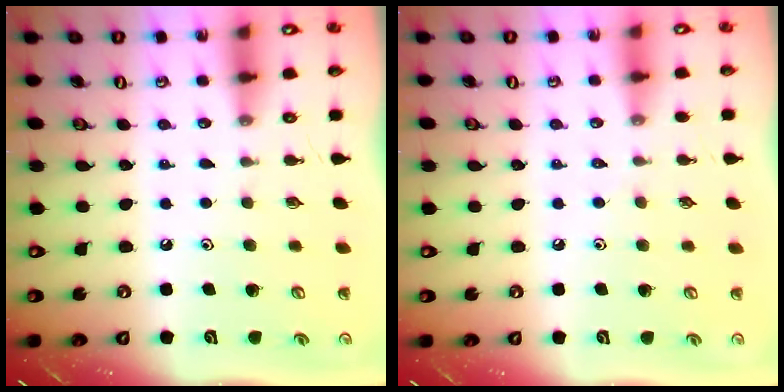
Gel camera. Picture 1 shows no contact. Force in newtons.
{"total": 2.1, "press": 2.1, "slide": 0.4}